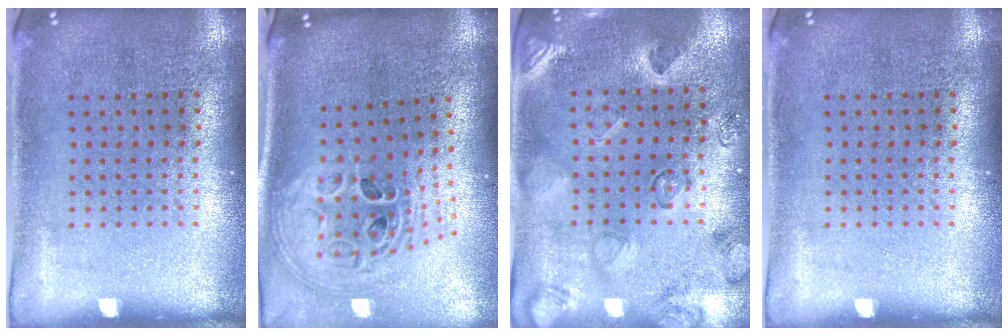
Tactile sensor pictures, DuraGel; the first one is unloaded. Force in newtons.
{"total": 2.1, "press": 1.4, "slide": 1.5}
{"total": 2.3, "press": 2.0, "slide": 1.1}
{"total": 0.0}